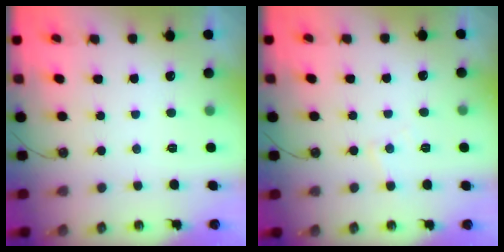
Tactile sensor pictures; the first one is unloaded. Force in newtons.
{"total": 4.8, "press": 4.8, "slide": 0.7}